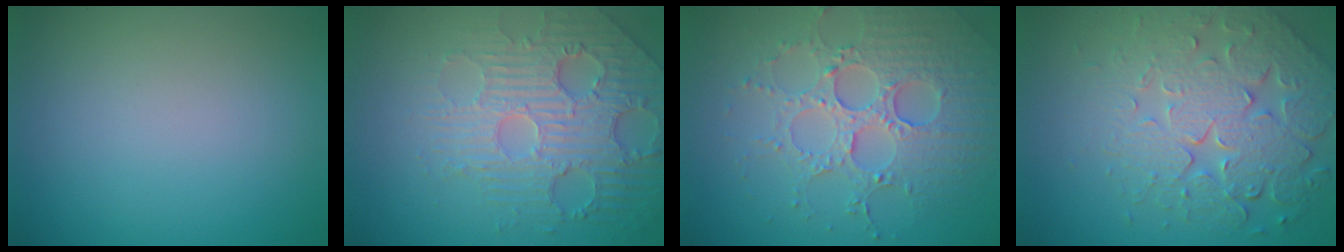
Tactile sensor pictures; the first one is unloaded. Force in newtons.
{"total": 5.6, "press": 4.7, "slide": 3.0}
{"total": 5.1, "press": 4.6, "slide": 2.3}
{"total": 8.0, "press": 5.8, "slide": 5.5}